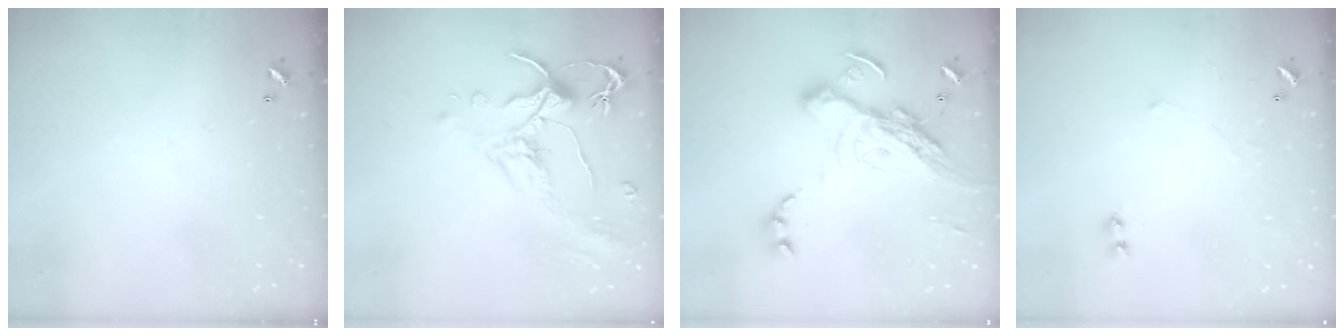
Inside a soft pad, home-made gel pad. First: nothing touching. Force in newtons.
{"total": 1.5, "press": 1.0, "slide": 1.1}
{"total": 21.4, "press": 21.3, "slide": 1.9}
{"total": 2.4, "press": 2.3, "slide": 0.5}